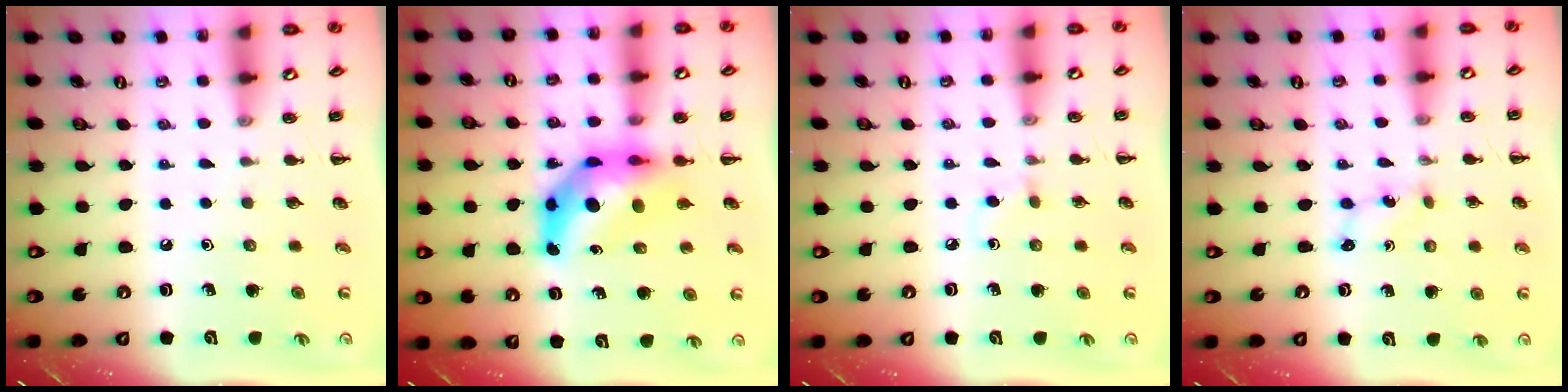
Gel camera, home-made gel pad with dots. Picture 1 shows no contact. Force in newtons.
{"total": 9.4, "press": 9.0, "slide": 2.7}
{"total": 2.7, "press": 2.5, "slide": 0.9}
{"total": 1.7, "press": 1.6, "slide": 0.6}